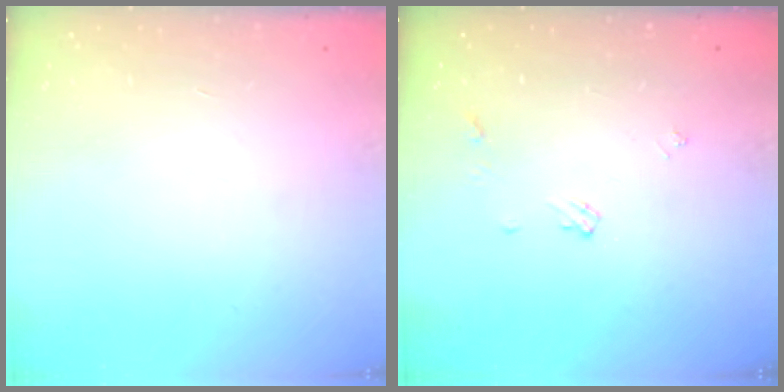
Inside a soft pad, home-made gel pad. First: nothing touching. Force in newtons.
{"total": 4.5, "press": 4.4, "slide": 0.8}